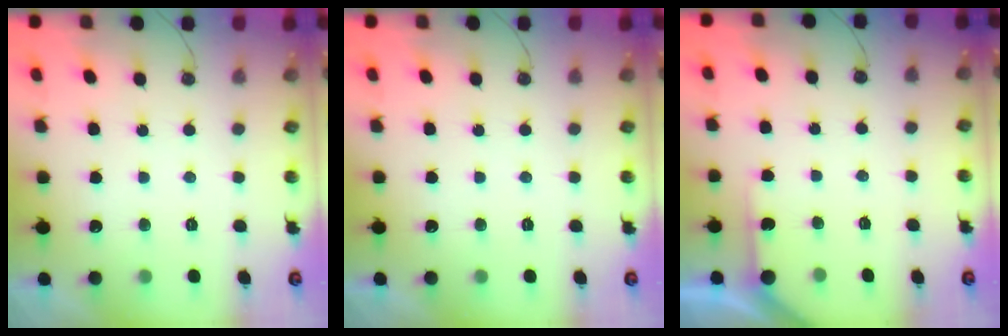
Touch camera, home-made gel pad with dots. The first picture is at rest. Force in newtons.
{"total": 0.0}
{"total": 4.8, "press": 4.8, "slide": 0.4}